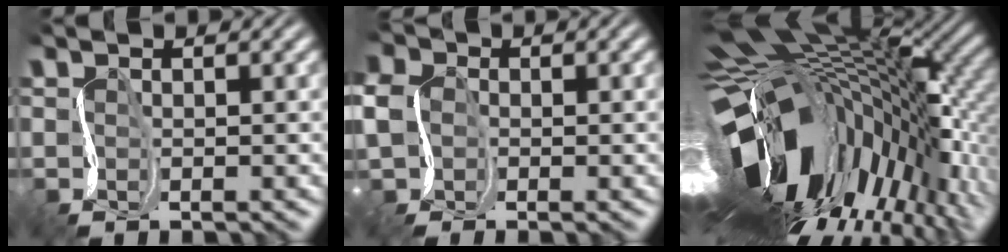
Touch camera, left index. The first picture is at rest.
{"total": 3.9, "force": [-0.1, 3.2, 2.1], "torque": [-0.065, 0.005, -0.001]}
{"total": 18.2, "force": [-3.3, 9.6, 15.1], "torque": [-0.269, -0.041, -0.031]}